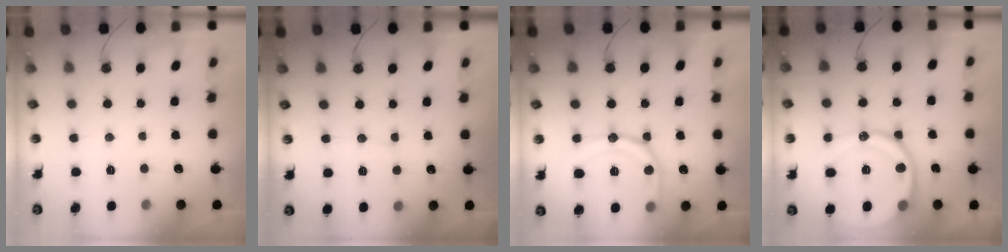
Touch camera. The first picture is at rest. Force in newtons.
{"total": 4.4, "press": 4.4, "slide": 0.5}
{"total": 15.0, "press": 14.9, "slide": 1.4}
{"total": 19.7, "press": 19.6, "slide": 2.3}